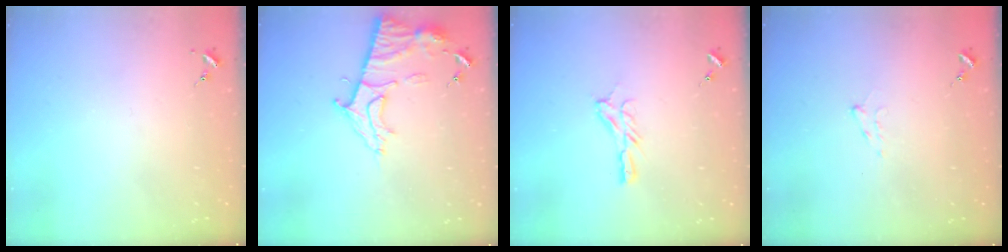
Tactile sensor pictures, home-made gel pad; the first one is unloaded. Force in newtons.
{"total": 11.9, "press": 11.8, "slide": 1.0}
{"total": 7.7, "press": 7.7, "slide": 0.2}
{"total": 5.7, "press": 5.7, "slide": 0.7}